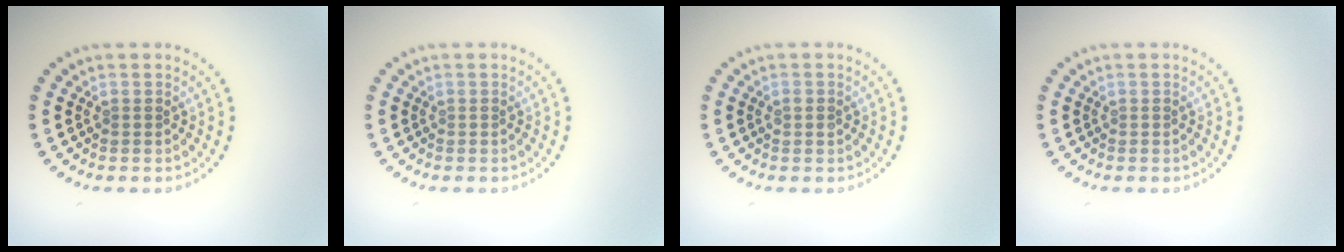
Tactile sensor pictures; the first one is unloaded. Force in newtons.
{"total": 0.0}
{"total": 1.0, "press": 1.0, "slide": 0.0}
{"total": 0.0}